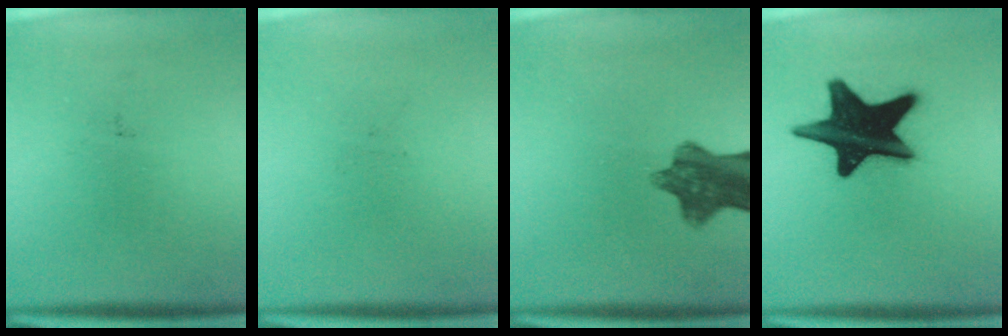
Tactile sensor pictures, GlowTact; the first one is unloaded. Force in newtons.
{"total": 0.0}
{"total": 8.9}
{"total": 19.8}